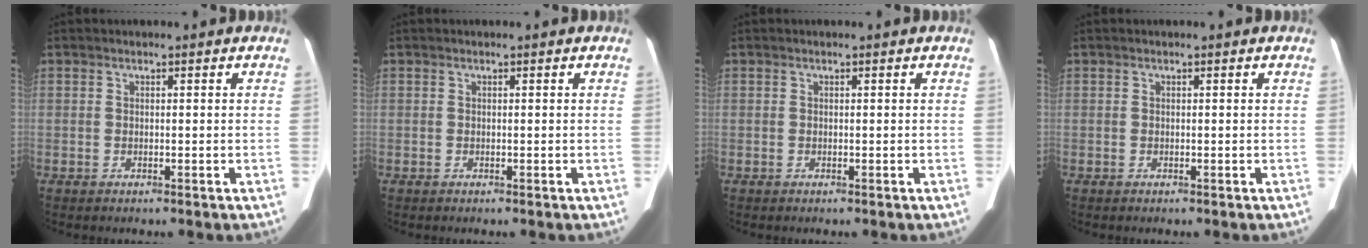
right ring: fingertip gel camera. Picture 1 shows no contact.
{"total": 0.0}
{"total": 0.0}
{"total": 0.0}